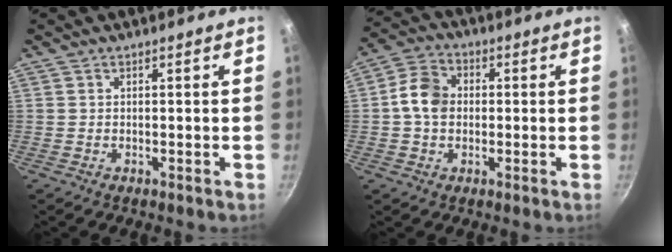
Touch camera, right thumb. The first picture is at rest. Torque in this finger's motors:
{"motor_torque": [1.16, 1.51, 1.15, -0.15, 0.07]}